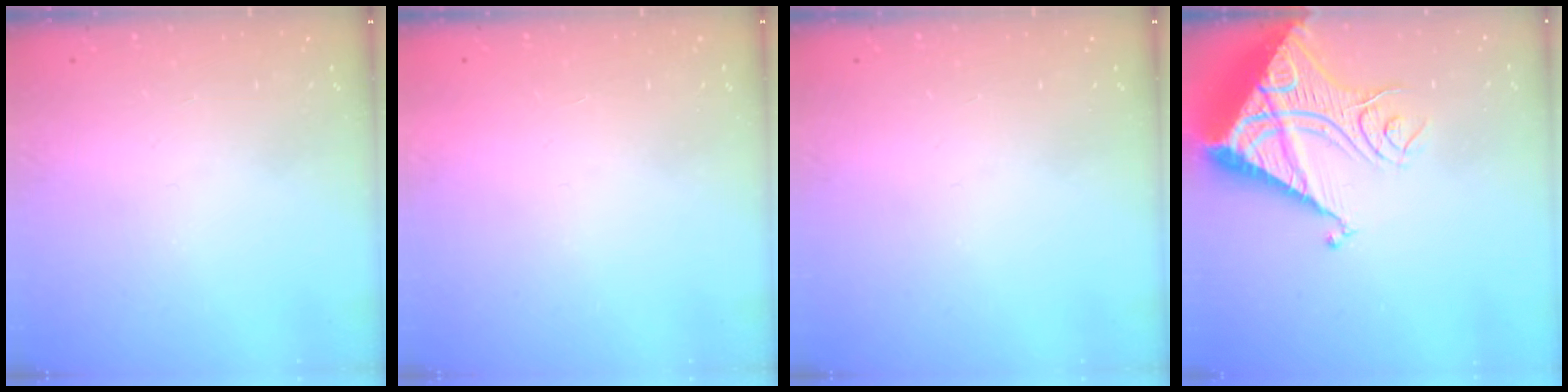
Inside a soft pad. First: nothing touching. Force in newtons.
{"total": 1.6, "press": 1.6, "slide": 0.1}
{"total": 0.0}
{"total": 17.4, "press": 17.3, "slide": 2.1}